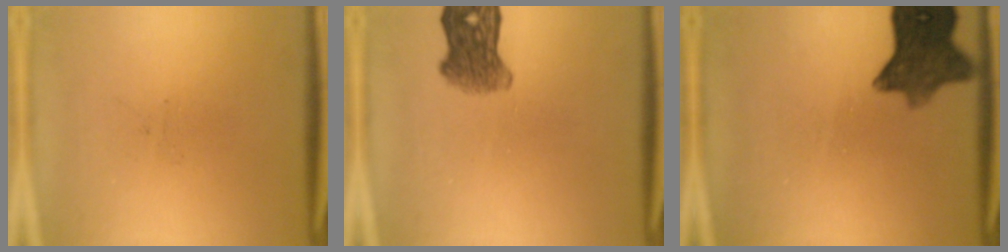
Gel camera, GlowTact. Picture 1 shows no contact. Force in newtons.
{"total": 5.8}
{"total": 9.2}